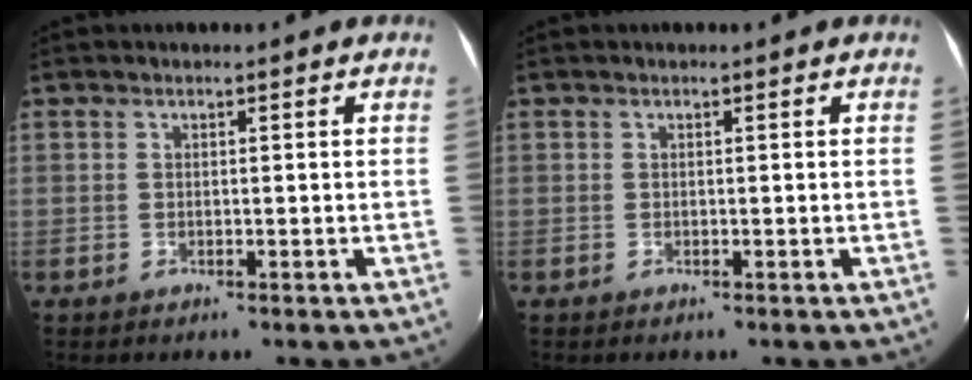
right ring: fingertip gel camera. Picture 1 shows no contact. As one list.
[{"total": 0.0}]